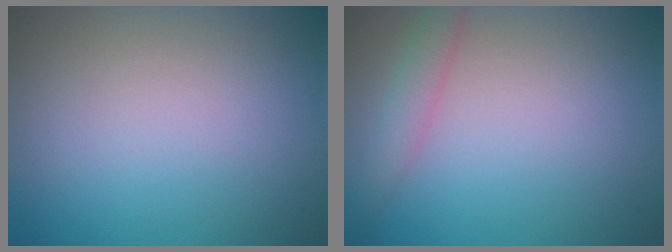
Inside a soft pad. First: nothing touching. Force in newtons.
{"total": 2.0, "press": 2.0, "slide": 0.0}